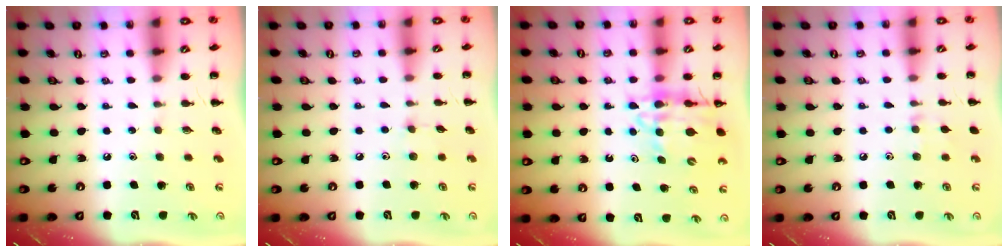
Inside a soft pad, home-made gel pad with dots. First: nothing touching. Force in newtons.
{"total": 4.2, "press": 3.8, "slide": 1.7}
{"total": 12.4, "press": 12.0, "slide": 3.3}
{"total": 6.2, "press": 5.9, "slide": 1.9}